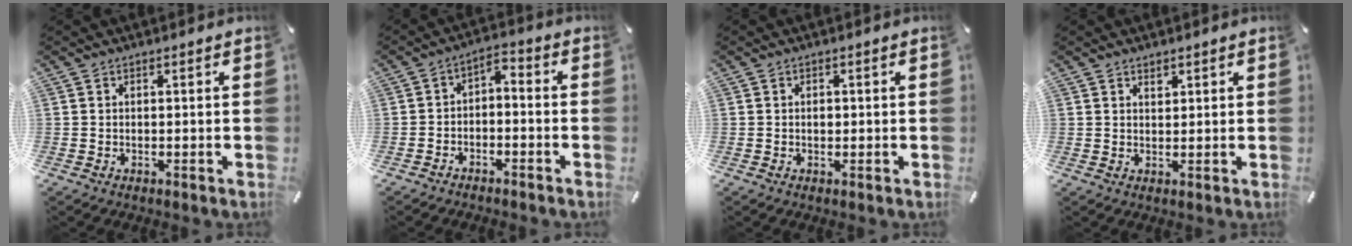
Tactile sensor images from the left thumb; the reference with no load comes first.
{"total": 4.4, "force": [-3.8, 1.7, 1.4], "torque": [-0.020, 0.021, -0.075]}
{"total": 1.1, "force": [0.0, 0.8, 0.8], "torque": [-0.016, 0.003, -0.002]}
{"total": 1.4, "force": [1.1, 0.9, 0.4], "torque": [-0.001, -0.004, 0.019]}